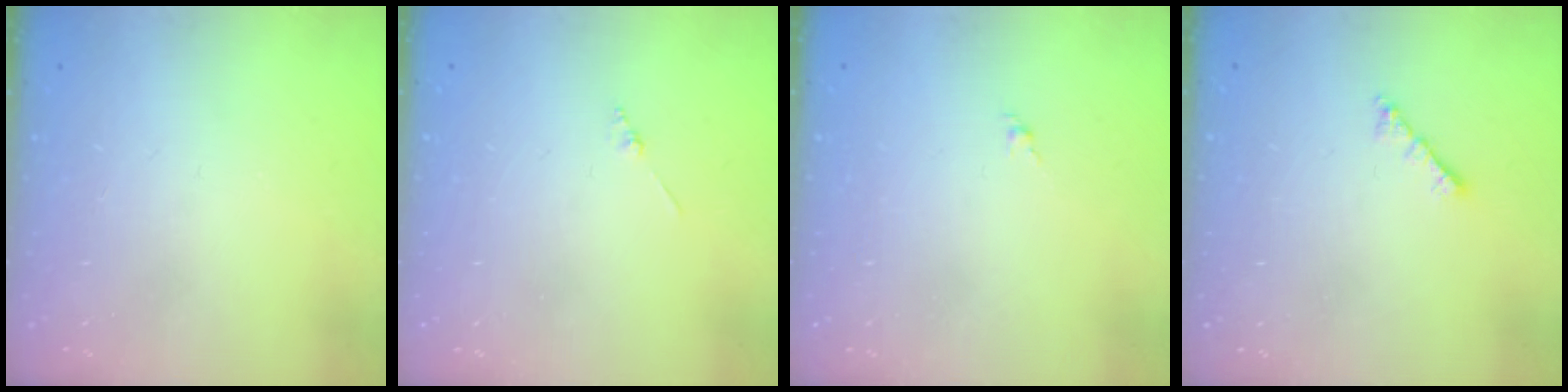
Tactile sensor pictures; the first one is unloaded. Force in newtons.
{"total": 0.8, "press": 0.8, "slide": 0.2}
{"total": 1.4, "press": 1.2, "slide": 0.6}
{"total": 1.8, "press": 1.8, "slide": 0.5}